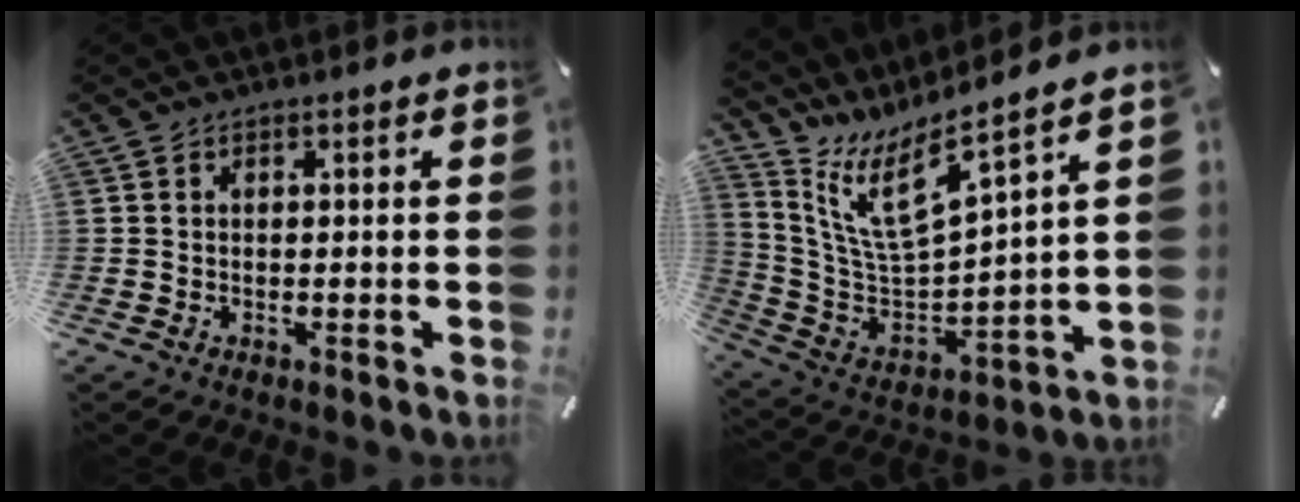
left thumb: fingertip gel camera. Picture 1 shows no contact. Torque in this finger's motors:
{"motor_torque": [1.25, -0.90, 1.30, -1.47, 0.14]}